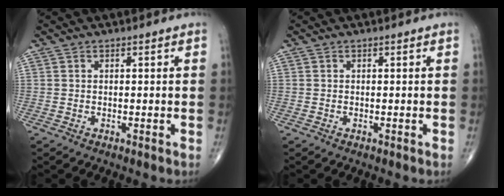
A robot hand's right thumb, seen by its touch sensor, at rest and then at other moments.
{"total": 0.0}